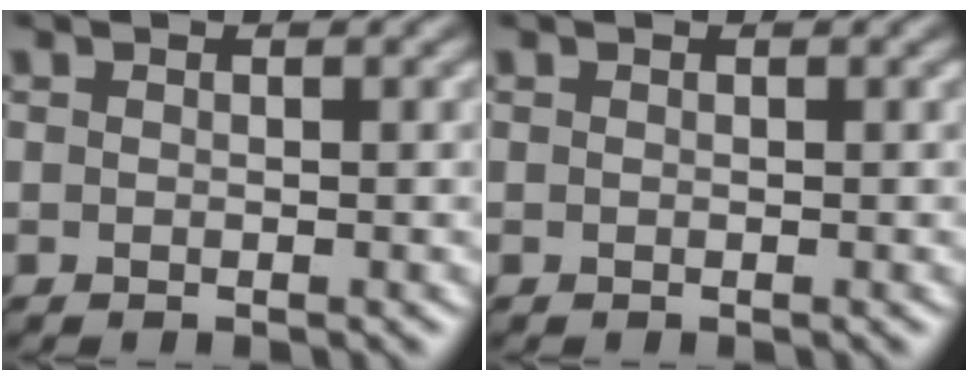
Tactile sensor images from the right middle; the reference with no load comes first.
{"total": 0.0}